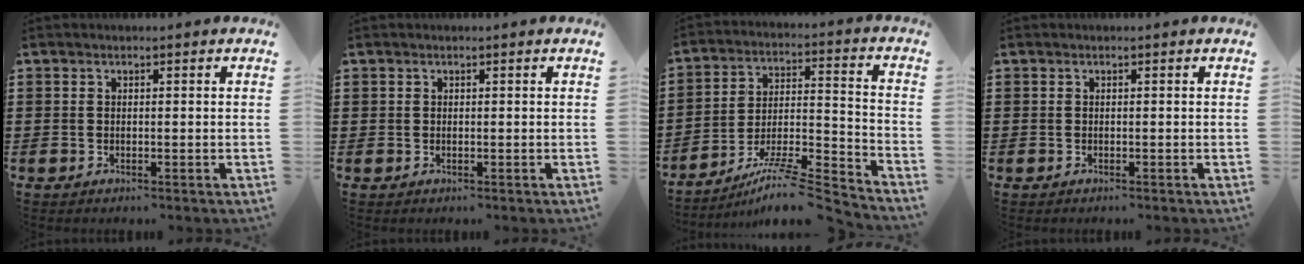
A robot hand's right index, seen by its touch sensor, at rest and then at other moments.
{"total": 0.0}
{"total": 9.2, "force": [-7.7, 0.4, 5.0], "torque": [-0.072, 0.002, -0.151]}
{"total": 0.0}